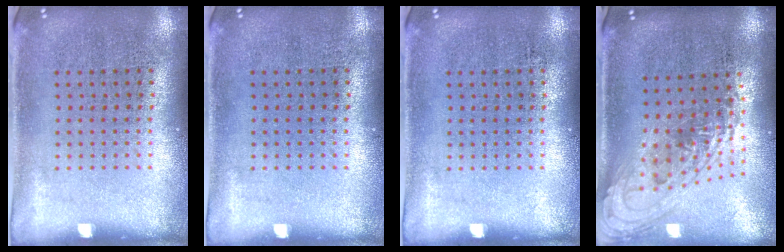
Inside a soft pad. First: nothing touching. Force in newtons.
{"total": 0.0}
{"total": 0.0}
{"total": 1.5, "press": 1.3, "slide": 0.7}